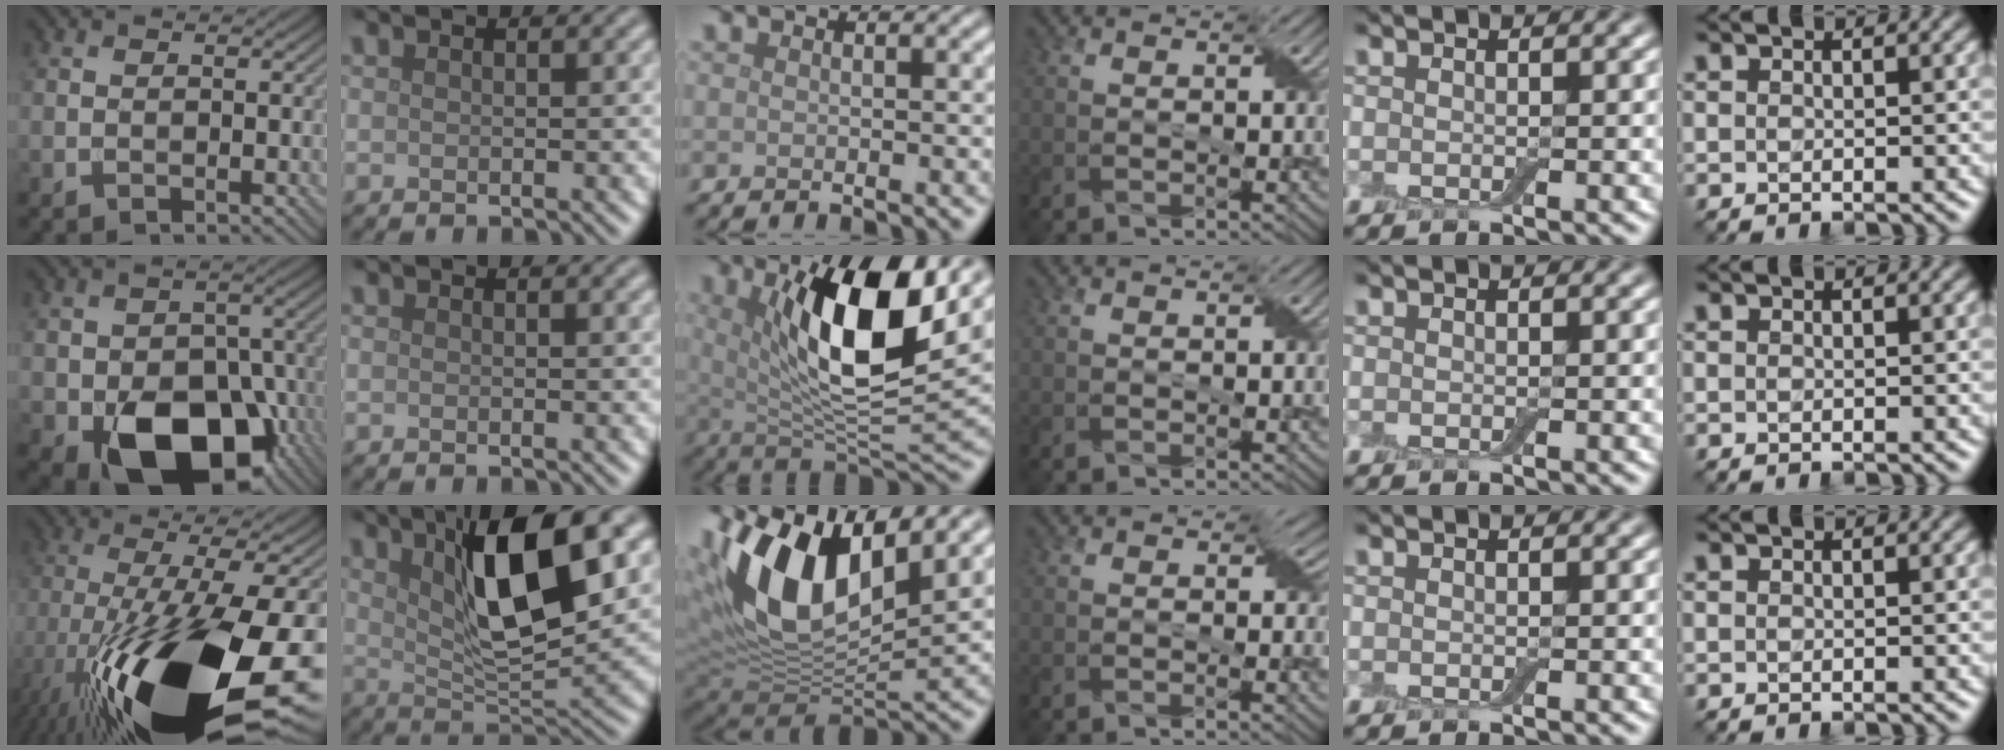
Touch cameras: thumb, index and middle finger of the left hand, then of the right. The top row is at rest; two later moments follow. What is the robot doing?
{"motion": "wrap", "object": "adhesive wrap"}